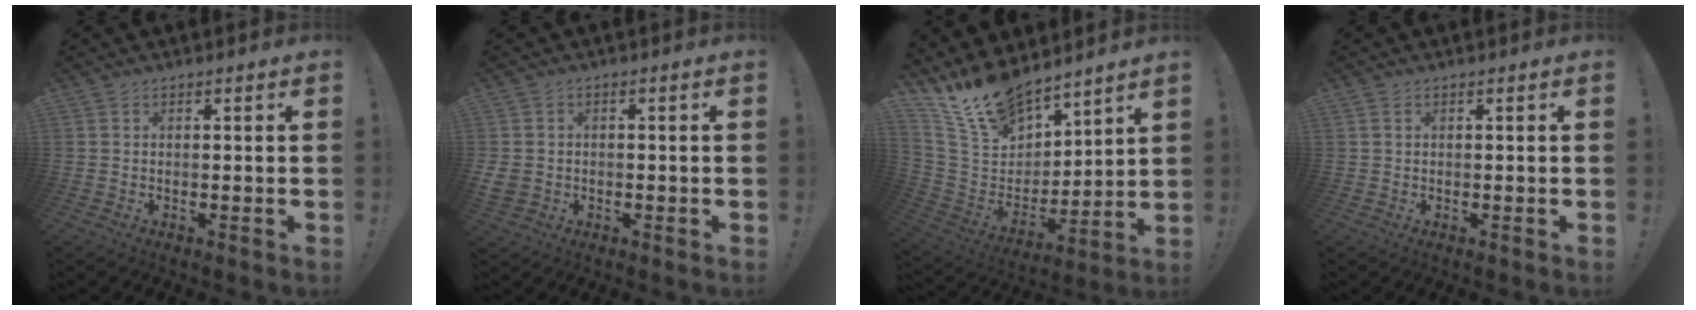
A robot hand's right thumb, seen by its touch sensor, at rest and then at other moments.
{"total": 3.7, "force": [0.0, 3.3, 1.6], "torque": [-0.034, -0.004, 0.001]}
{"total": 18.2, "force": [15.1, 7.6, 6.8], "torque": [-0.149, -0.103, 0.284]}
{"total": 1.0, "force": [0.6, 0.6, 0.6], "torque": [-0.011, 0.001, 0.011]}